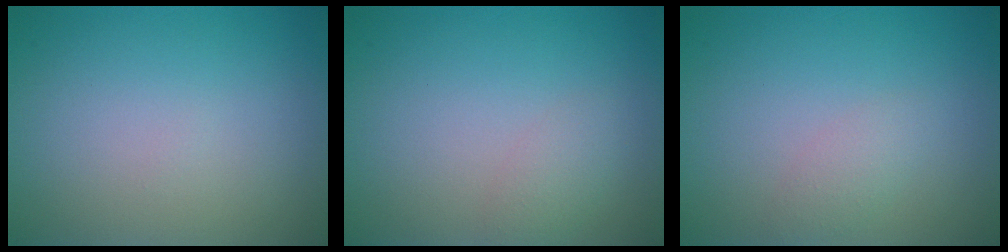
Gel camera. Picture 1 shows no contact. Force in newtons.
{"total": 1.4, "press": 1.4, "slide": 0.1}
{"total": 1.4, "press": 1.4, "slide": 0.1}